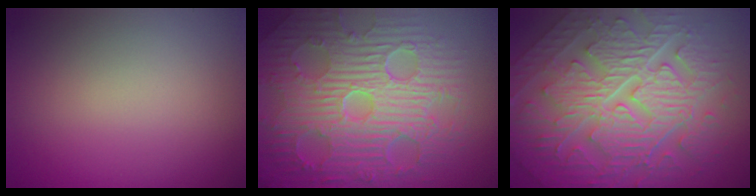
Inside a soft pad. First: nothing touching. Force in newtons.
{"total": 11.0, "press": 7.2, "slide": 8.3}
{"total": 10.8, "press": 7.3, "slide": 7.9}